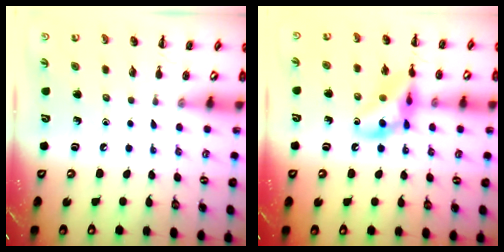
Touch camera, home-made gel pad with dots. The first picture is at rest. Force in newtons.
{"total": 12.3, "press": 12.1, "slide": 2.2}